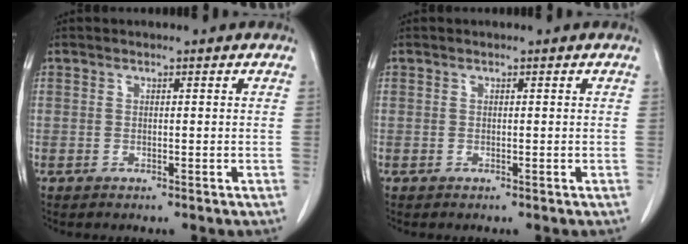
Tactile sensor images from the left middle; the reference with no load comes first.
{"total": 0.0}